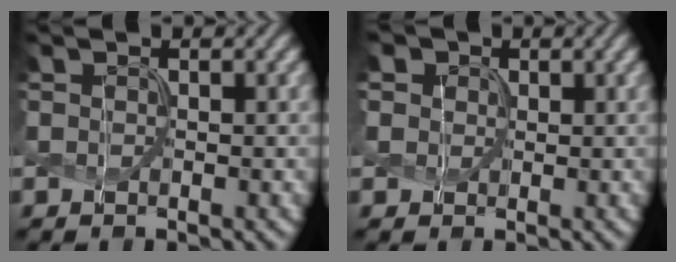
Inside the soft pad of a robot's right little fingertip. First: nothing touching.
{"total": 4.8, "force": [2.4, 3.6, 2.1], "torque": [-0.065, 0.014, 0.027]}